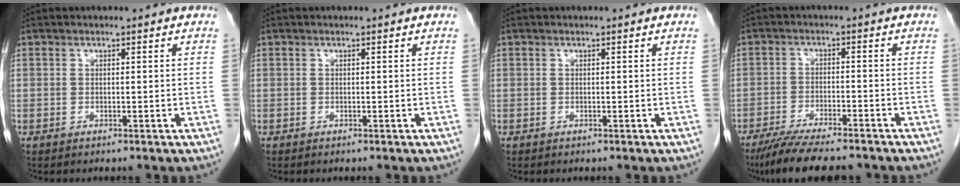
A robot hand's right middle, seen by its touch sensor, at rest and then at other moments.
{"total": 0.0}
{"total": 0.0}
{"total": 10.9, "force": [-9.3, 1.6, 5.6], "torque": [-0.088, -0.022, -0.145]}